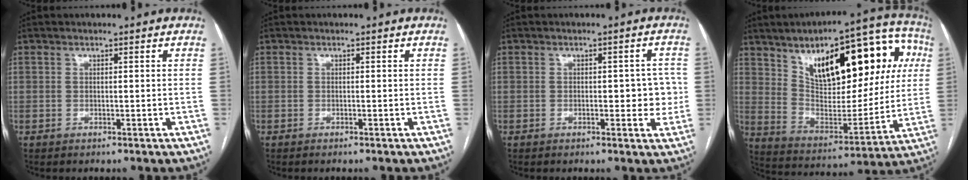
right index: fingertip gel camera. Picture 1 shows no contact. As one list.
[{"total": 0.0}, {"total": 4.8, "force": [0.0, 2.4, 4.2], "torque": [-0.040, 0.019, 0.004]}, {"total": 27.4, "force": [9.8, 11.0, 23.2], "torque": [-0.345, 0.054, 0.159]}]